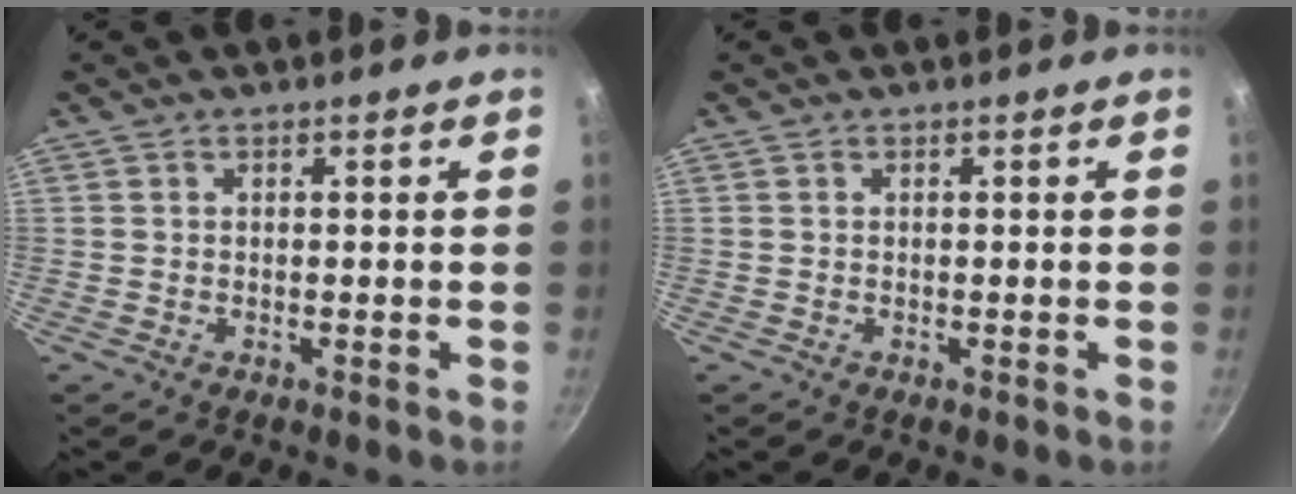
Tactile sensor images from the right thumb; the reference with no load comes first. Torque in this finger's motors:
{"motor_torque": [0.00, 0.00, -0.01, 0.06, 0.00]}